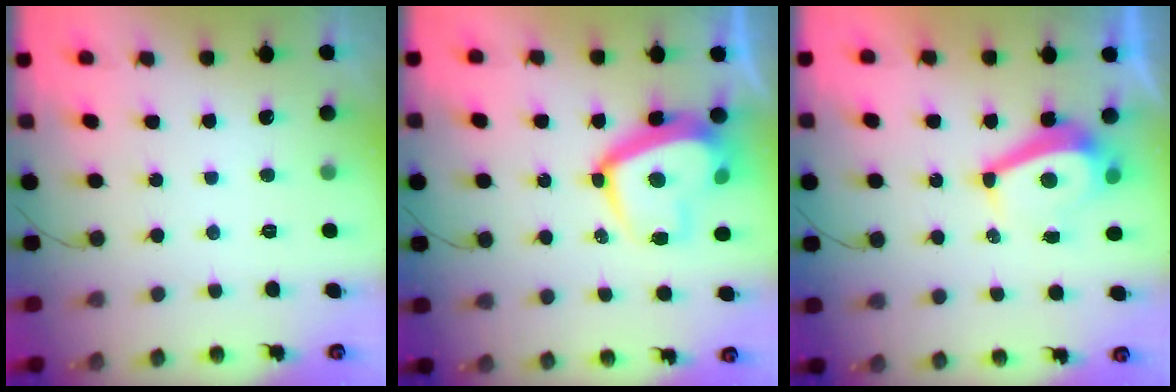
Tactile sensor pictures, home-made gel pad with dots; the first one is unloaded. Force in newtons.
{"total": 14.5, "press": 14.5, "slide": 1.1}
{"total": 7.4, "press": 7.4, "slide": 0.3}